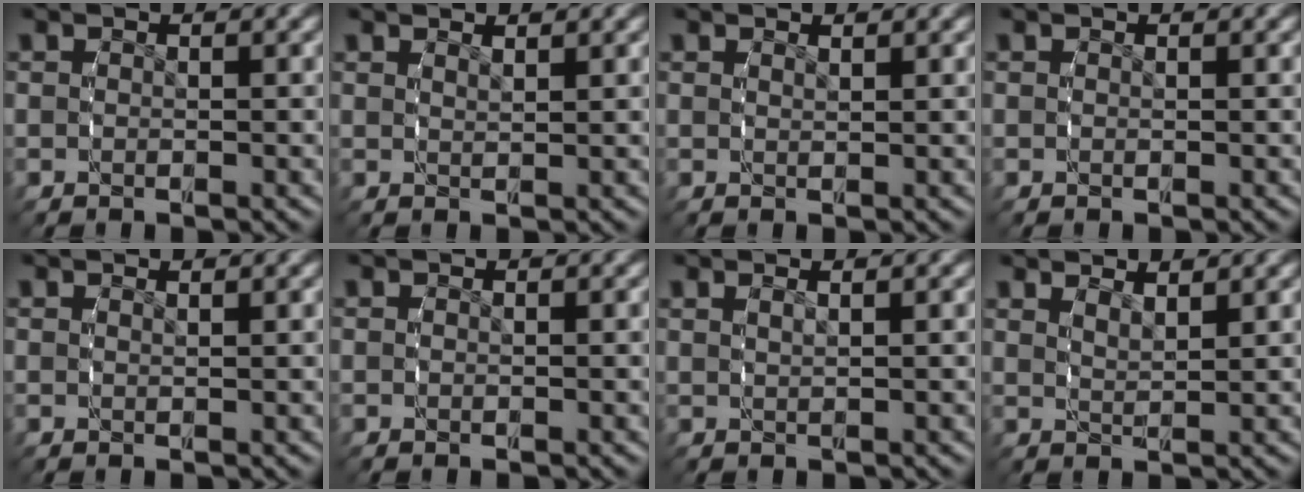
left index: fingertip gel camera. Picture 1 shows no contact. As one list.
[{"total": 1.5, "force": [1.3, -0.7, 0.1], "torque": [0.001, -0.007, 0.029]}, {"total": 1.0, "force": [0.8, -0.6, 0.1], "torque": [0.002, -0.005, 0.019]}, {"total": 0.0}, {"total": 0.8, "force": [0.5, -0.6, 0.1], "torque": [0.001, -0.003, 0.012]}, {"total": 0.0}, {"total": 1.1, "force": [0.6, -0.6, 0.7], "torque": [-0.008, 0.001, 0.019]}, {"total": 2.2, "force": [2.0, -0.4, 0.7], "torque": [-0.008, -0.009, 0.044]}]